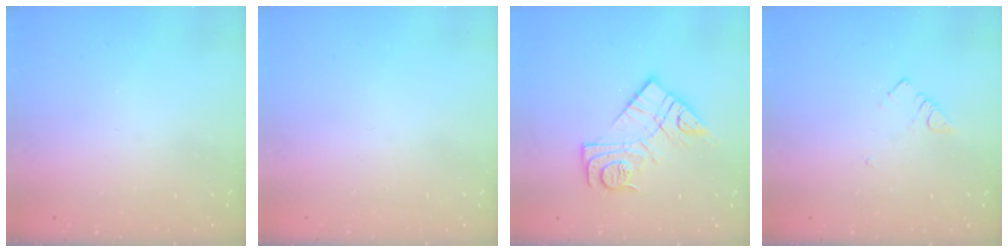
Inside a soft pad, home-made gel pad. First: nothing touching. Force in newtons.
{"total": 1.7, "press": 1.6, "slide": 0.1}
{"total": 14.2, "press": 14.1, "slide": 1.0}
{"total": 3.2, "press": 3.1, "slide": 0.5}